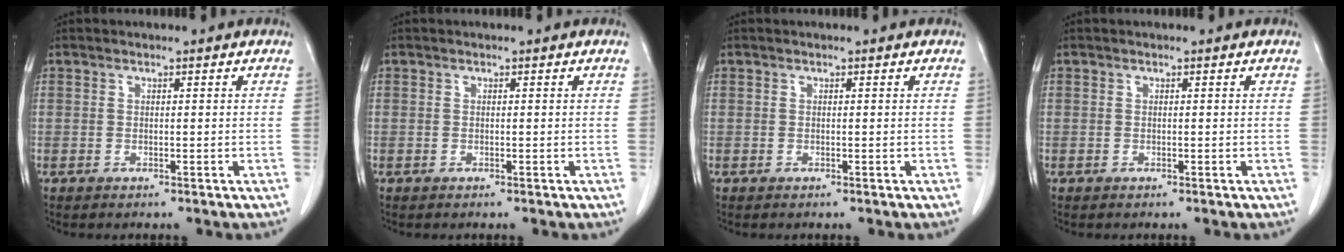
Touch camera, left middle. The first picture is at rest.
{"total": 0.0}
{"total": 0.0}
{"total": 0.0}